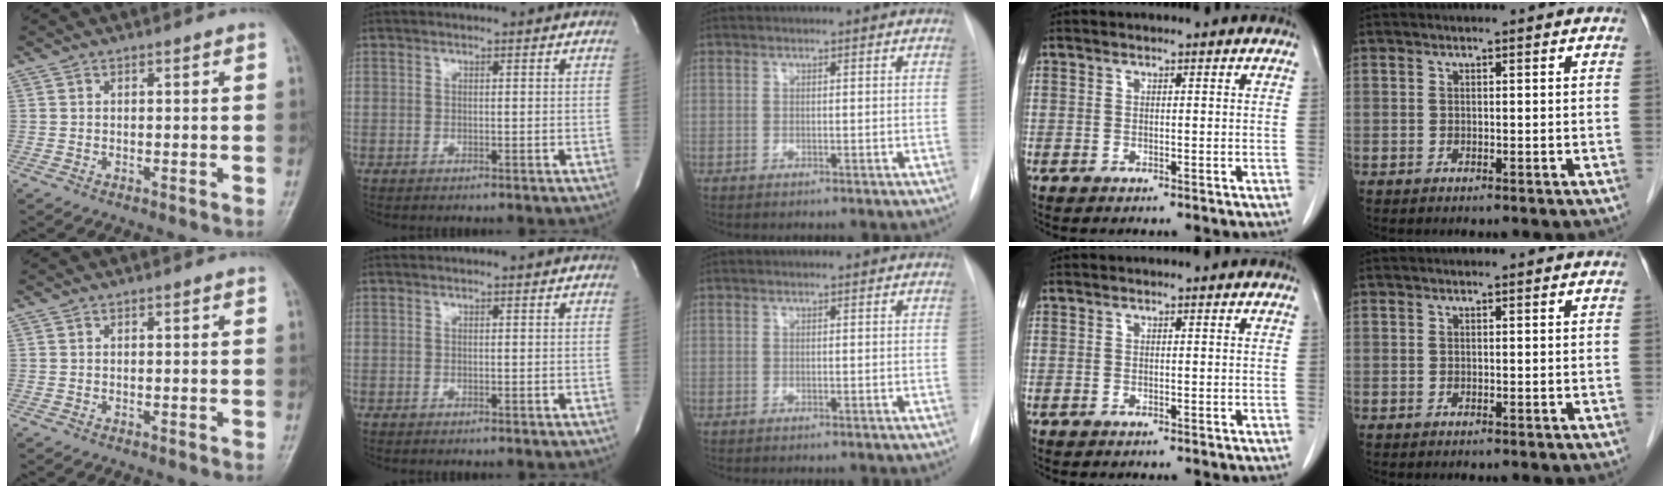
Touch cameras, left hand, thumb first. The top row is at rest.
{}